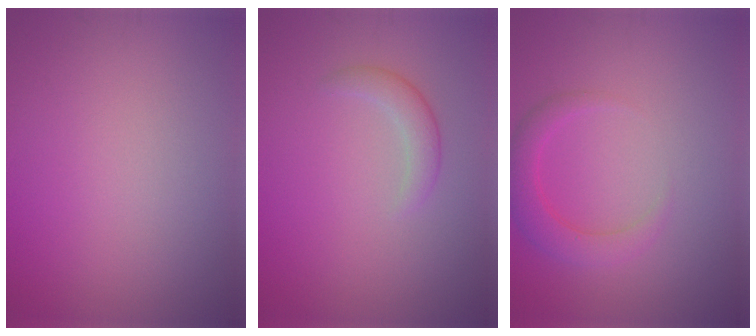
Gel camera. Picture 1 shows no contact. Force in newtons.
{"total": 1.8, "press": 1.8, "slide": 0.1}
{"total": 2.8, "press": 2.8, "slide": 0.2}